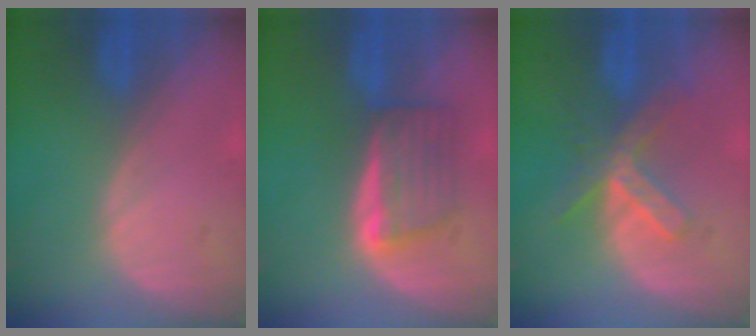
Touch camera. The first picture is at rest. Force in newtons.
{"total": 5.6, "press": 5.3, "slide": 1.7}
{"total": 5.3, "press": 5.3, "slide": 0.8}